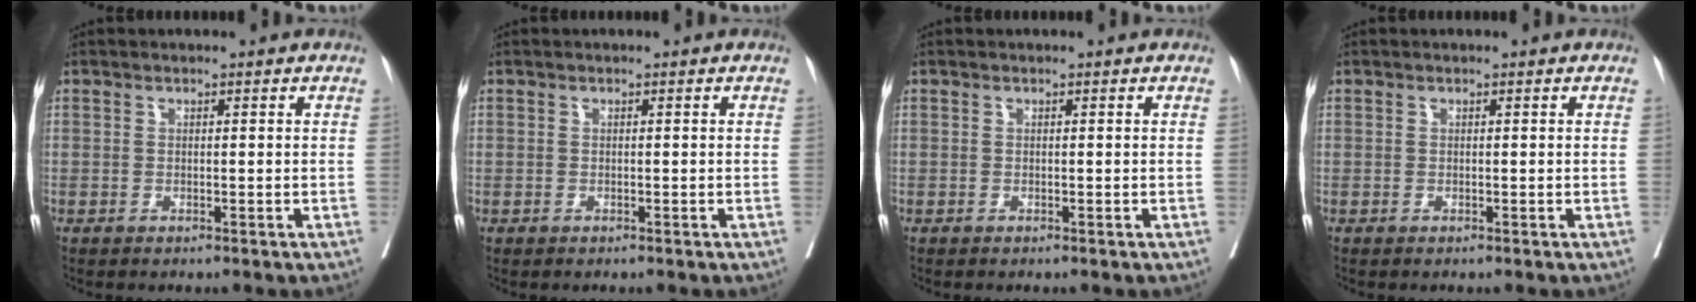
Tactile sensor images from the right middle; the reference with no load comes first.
{"total": 0.0}
{"total": 0.0}
{"total": 0.0}